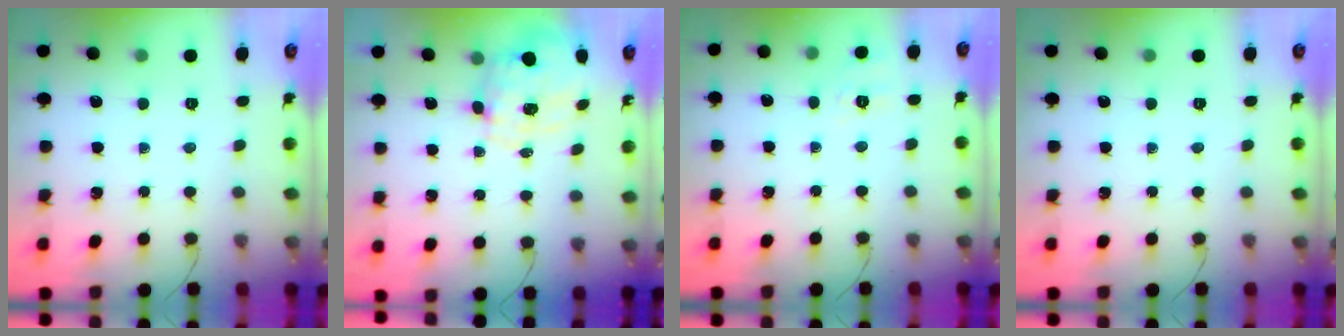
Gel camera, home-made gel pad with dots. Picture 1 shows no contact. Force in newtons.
{"total": 2.7, "press": 2.5, "slide": 1.0}
{"total": 2.0, "press": 0.5, "slide": 1.9}
{"total": 0.0}